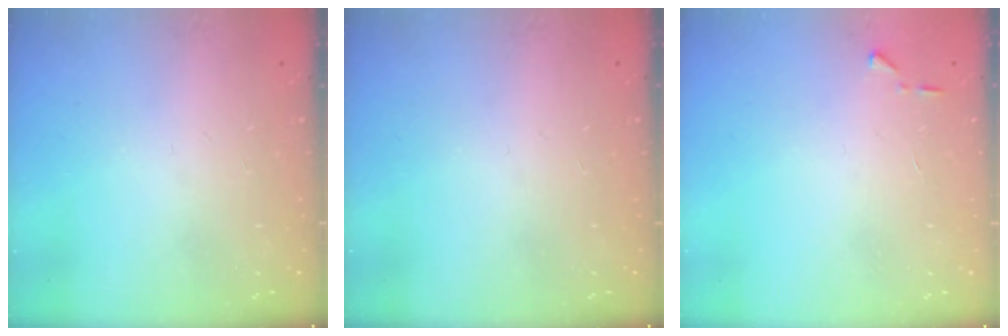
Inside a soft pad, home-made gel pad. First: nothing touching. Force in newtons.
{"total": 0.0}
{"total": 3.6, "press": 3.6, "slide": 0.5}